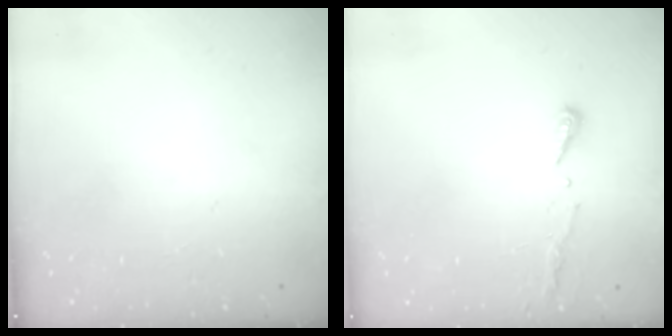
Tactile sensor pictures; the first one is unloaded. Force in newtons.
{"total": 3.5, "press": 3.4, "slide": 0.3}